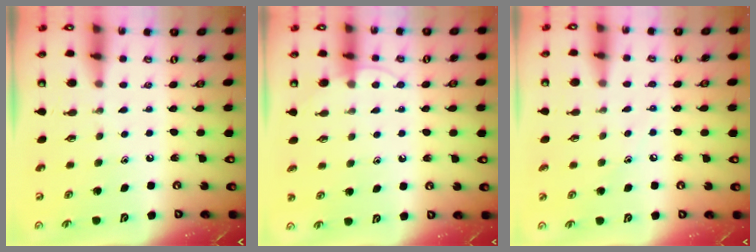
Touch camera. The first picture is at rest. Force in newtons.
{"total": 4.8, "press": 4.8, "slide": 0.6}
{"total": 3.8, "press": 3.8, "slide": 0.5}